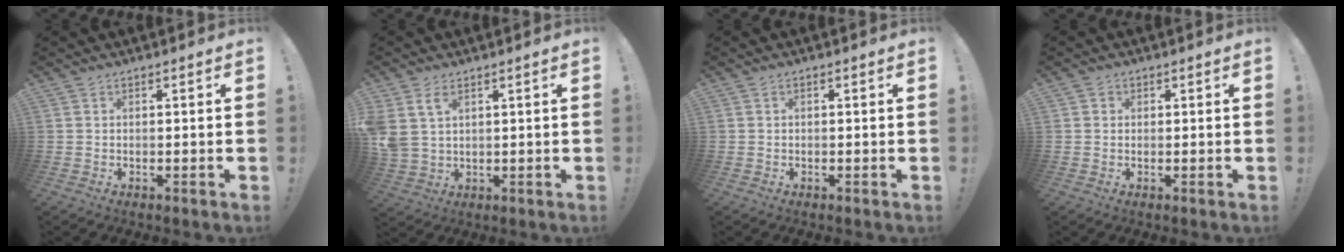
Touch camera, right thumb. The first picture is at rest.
{"total": 6.5, "force": [3.3, 4.1, 3.8], "torque": [-0.078, -0.014, 0.062]}
{"total": 0.5, "force": [-0.4, 0.3, 0.2], "torque": [-0.008, 0.004, -0.007]}
{"total": 1.2, "force": [0.3, 1.2, 0.1], "torque": [0.003, 0.000, 0.005]}